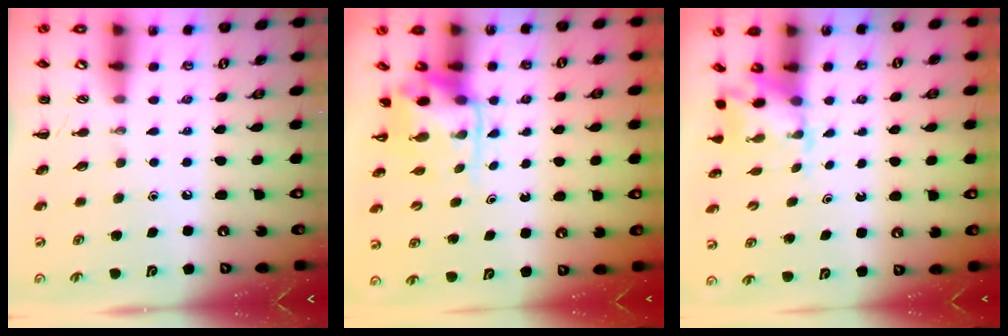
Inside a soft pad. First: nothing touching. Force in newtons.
{"total": 3.5, "press": 3.4, "slide": 0.8}
{"total": 2.3, "press": 2.3, "slide": 0.5}